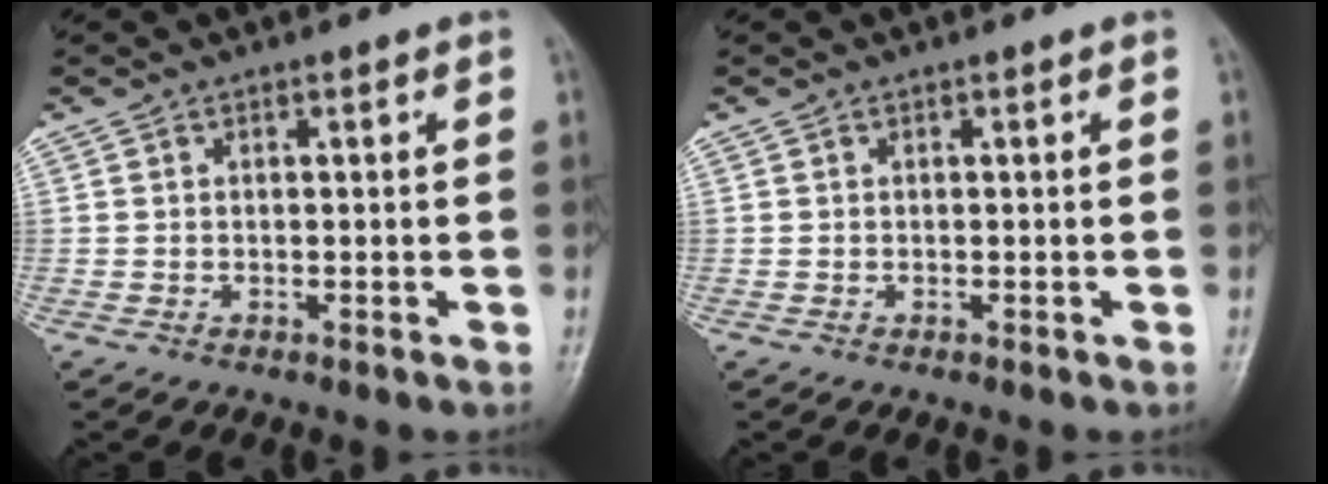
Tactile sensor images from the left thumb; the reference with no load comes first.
{"total": 0.0}